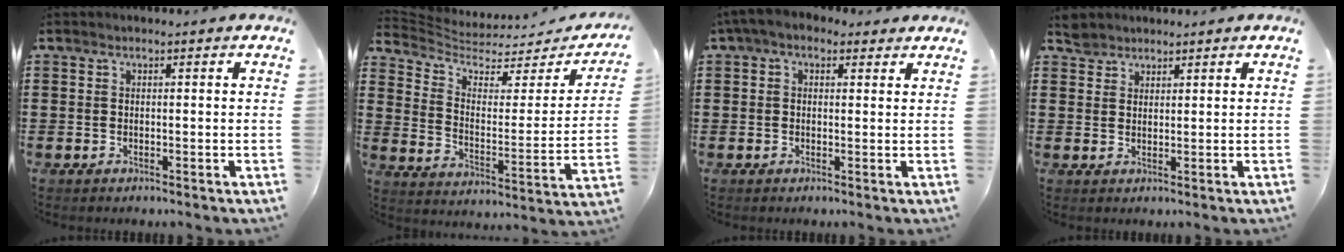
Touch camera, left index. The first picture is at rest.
{"total": 4.3, "force": [3.5, 1.6, 1.7], "torque": [-0.058, -0.031, 0.056]}
{"total": 2.9, "force": [1.4, 1.8, 1.8], "torque": [-0.039, 0.007, 0.025]}
{"total": 2.5, "force": [2.1, 1.4, 0.1], "torque": [-0.010, 0.005, 0.042]}